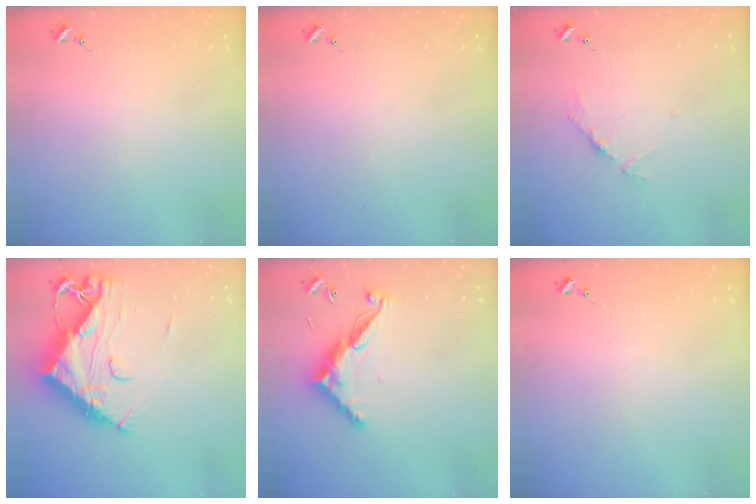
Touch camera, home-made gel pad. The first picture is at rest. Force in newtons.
{"total": 0.0}
{"total": 3.9, "press": 3.8, "slide": 0.5}
{"total": 15.8, "press": 15.7, "slide": 1.7}
{"total": 12.2, "press": 12.1, "slide": 0.3}
{"total": 0.0}